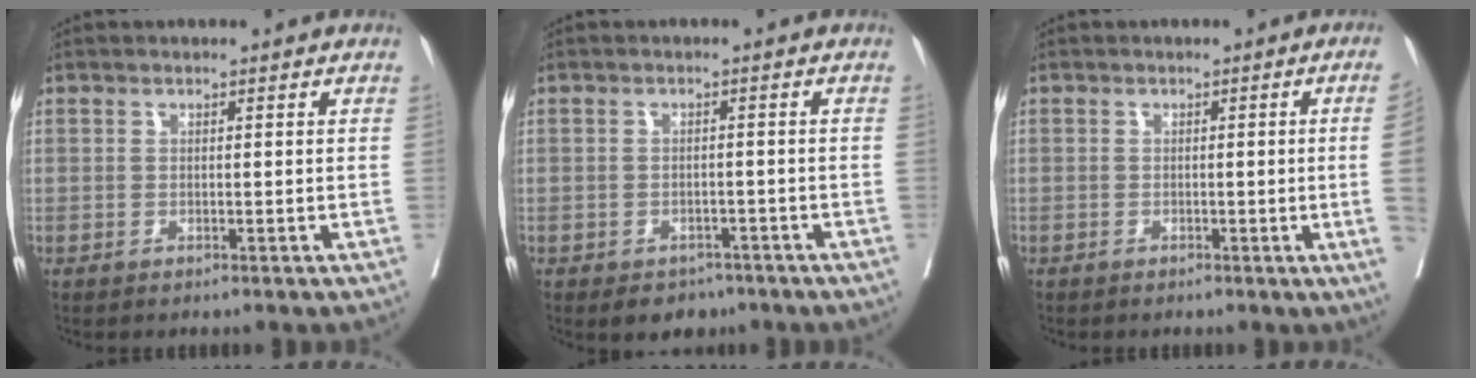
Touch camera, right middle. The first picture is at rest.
{"total": 4.1, "force": [-2.9, 2.6, 1.2], "torque": [-0.005, 0.005, -0.036]}
{"total": 4.3, "force": [-0.6, -1.8, 3.9], "torque": [-0.046, -0.009, -0.008]}